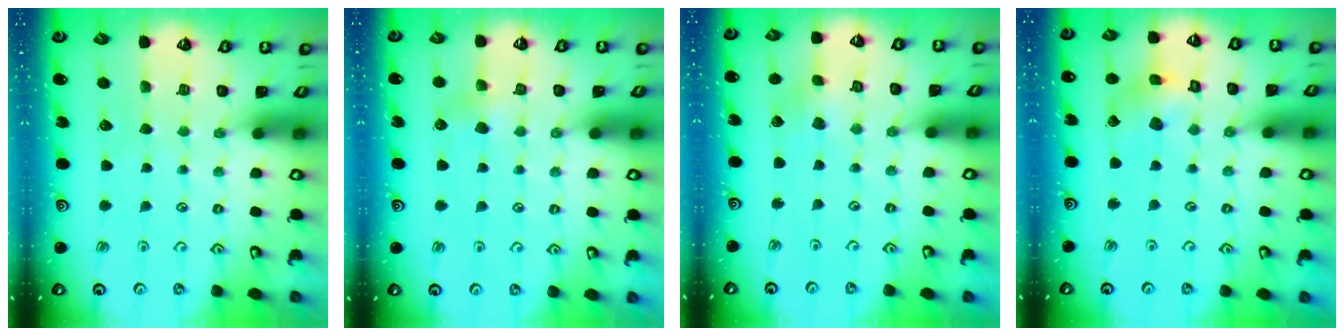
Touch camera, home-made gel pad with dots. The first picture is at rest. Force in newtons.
{"total": 2.9, "press": 2.9, "slide": 0.3}
{"total": 2.4, "press": 2.3, "slide": 0.6}
{"total": 6.7, "press": 6.7, "slide": 0.4}